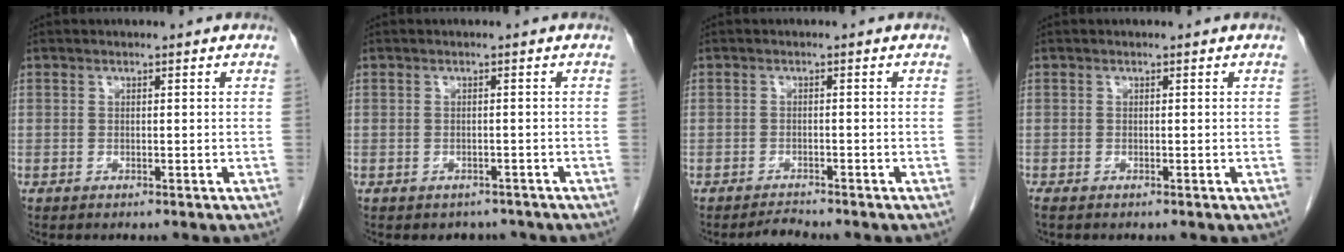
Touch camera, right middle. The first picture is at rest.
{"total": 2.6, "force": [-2.2, 1.5, 0.1], "torque": [-0.006, 0.004, -0.029]}
{"total": 1.4, "force": [-1.4, -0.3, 0.0], "torque": [-0.004, -0.011, -0.022]}
{"total": 0.7, "force": [-0.6, 0.2, 0.3], "torque": [-0.007, -0.002, -0.011]}